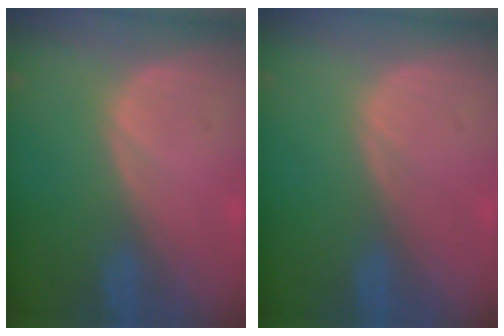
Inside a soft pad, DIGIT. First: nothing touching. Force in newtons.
{"total": 0.0}